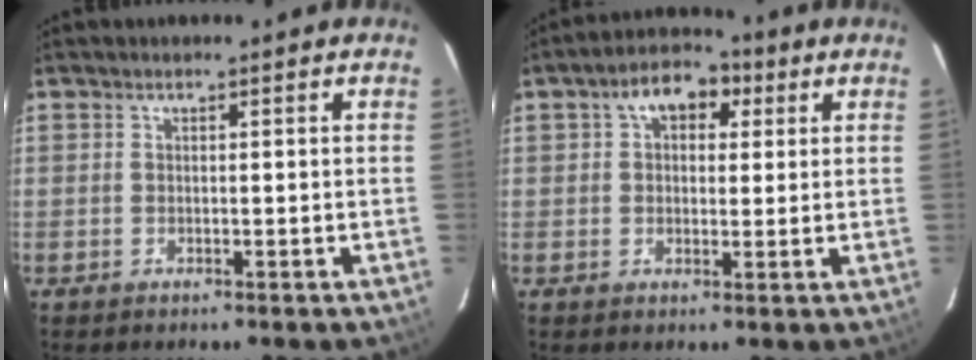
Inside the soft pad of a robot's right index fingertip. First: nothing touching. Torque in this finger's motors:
{"motor_torque": [0.20, 0.04, 0.41, 0.07]}